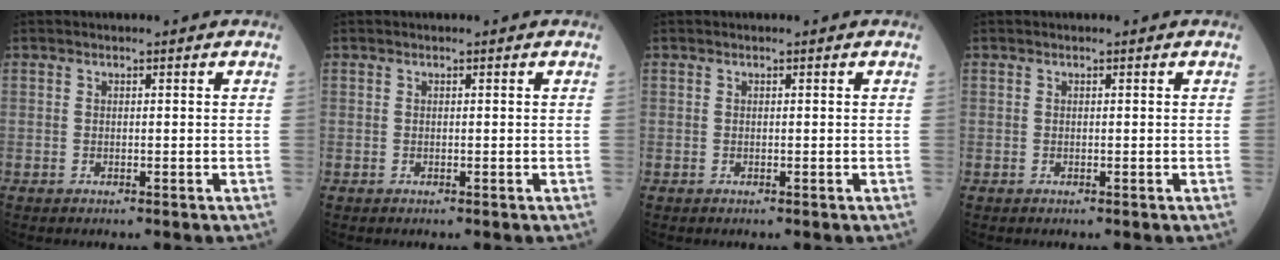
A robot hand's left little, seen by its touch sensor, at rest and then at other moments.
{"total": 0.0}
{"total": 0.0}
{"total": 0.0}